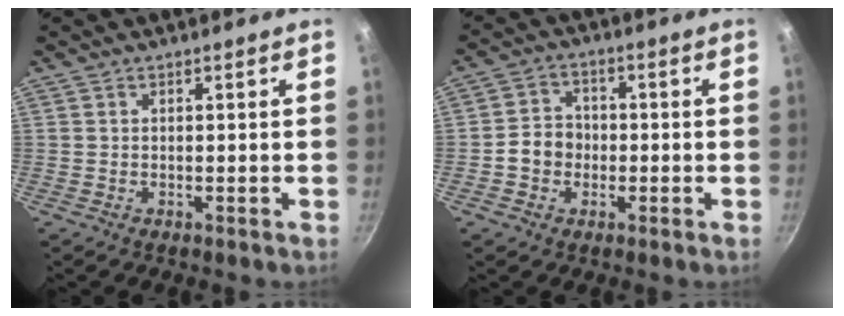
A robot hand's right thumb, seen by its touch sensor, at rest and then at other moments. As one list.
[{"total": 5.9, "force": [-1.2, 5.1, 2.6], "torque": [-0.016, 0.021, -0.029]}]